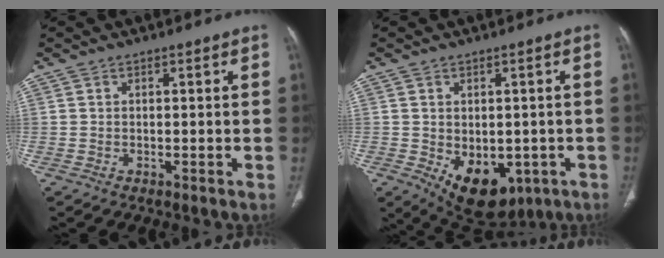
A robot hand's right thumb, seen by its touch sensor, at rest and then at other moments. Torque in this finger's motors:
{"motor_torque": [-0.32, 0.59, -0.10, 0.16, 0.03]}